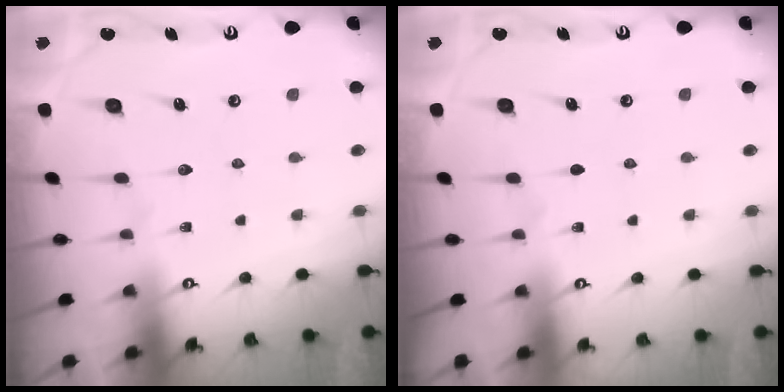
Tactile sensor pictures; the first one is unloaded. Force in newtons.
{"total": 0.0}